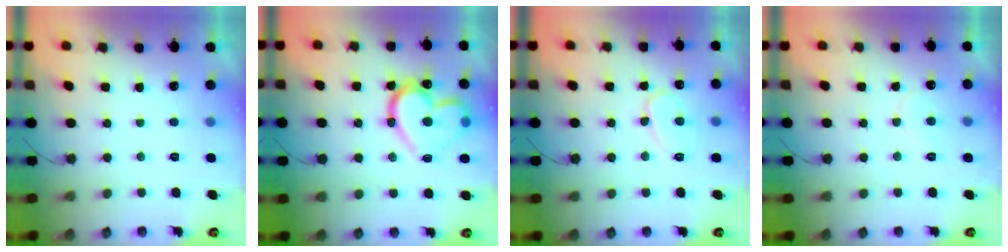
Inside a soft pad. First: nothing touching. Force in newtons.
{"total": 19.7, "press": 19.6, "slide": 1.8}
{"total": 8.5, "press": 8.5, "slide": 0.8}
{"total": 5.1, "press": 5.1, "slide": 0.4}